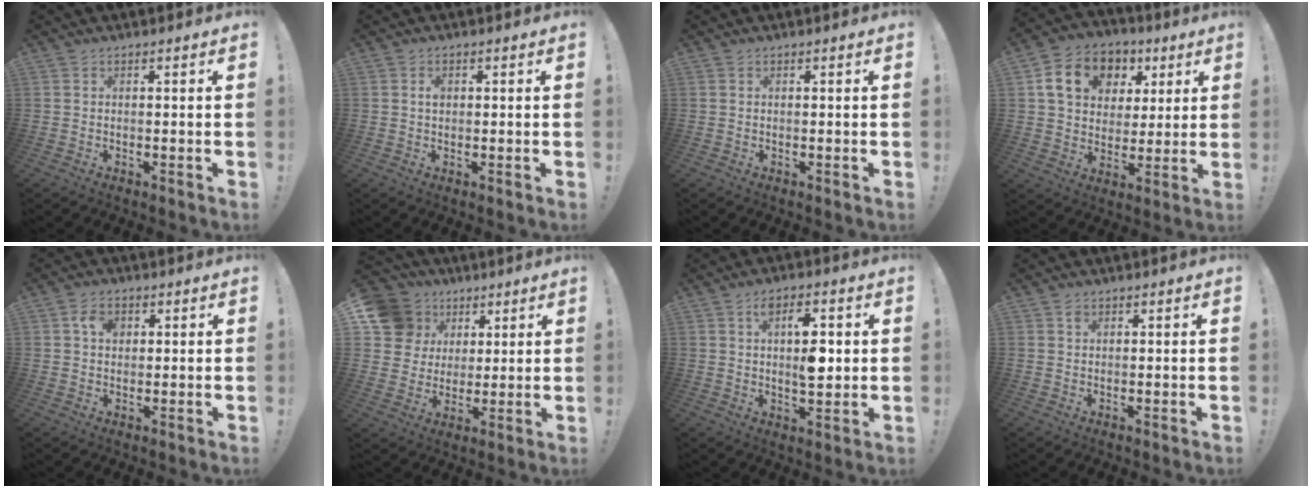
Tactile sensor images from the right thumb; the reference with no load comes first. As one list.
[{"total": 1.4, "force": [0.2, 1.1, 0.9], "torque": [-0.005, -0.001, 0.001]}, {"total": 0.0}, {"total": 15.5, "force": [6.2, 11.9, 7.8], "torque": [-0.115, -0.013, 0.122]}, {"total": 5.1, "force": [1.5, 3.7, 3.1], "torque": [-0.051, 0.006, 0.026]}, {"total": 13.7, "force": [5.4, 11.8, 4.6], "torque": [-0.069, -0.019, 0.122]}, {"total": 9.8, "force": [1.7, 4.6, 8.5], "torque": [-0.131, -0.003, 0.025]}, {"total": 1.2, "force": [0.6, 1.0, 0.4], "torque": [-0.009, 0.001, 0.012]}]